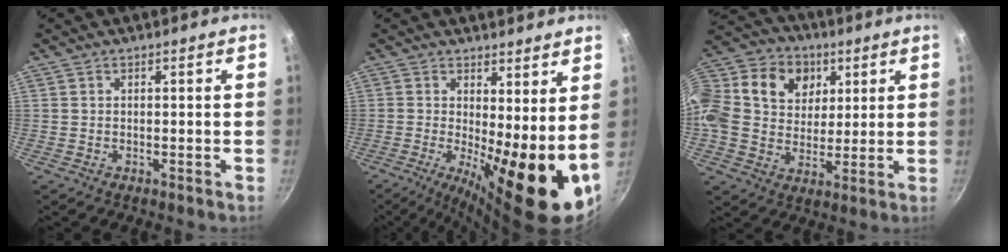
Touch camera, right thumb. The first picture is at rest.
{"total": 14.2, "force": [-0.2, 4.4, 13.5], "torque": [-0.182, -0.015, 0.001]}
{"total": 23.4, "force": [6.4, 18.4, 12.9], "torque": [-0.272, 0.032, 0.102]}